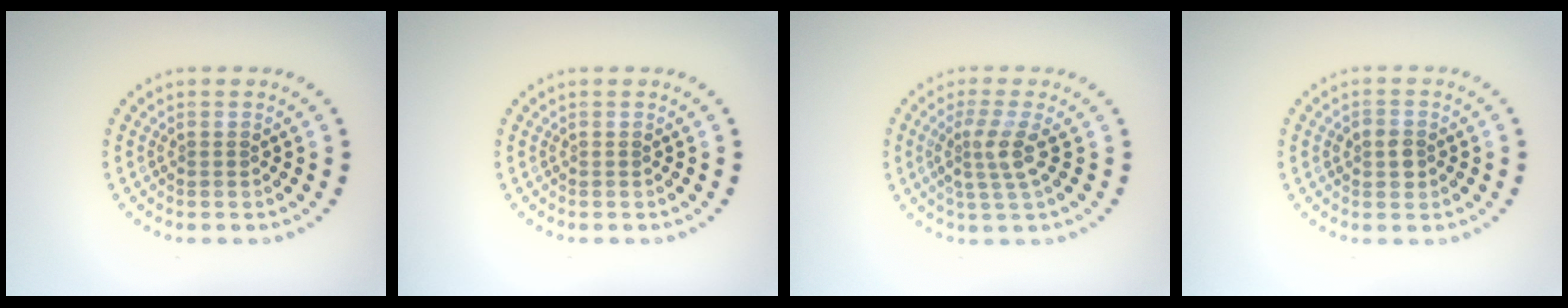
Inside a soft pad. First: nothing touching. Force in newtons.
{"total": 0.0}
{"total": 2.7, "press": 2.1, "slide": 1.8}
{"total": 1.7, "press": 1.7, "slide": 0.4}